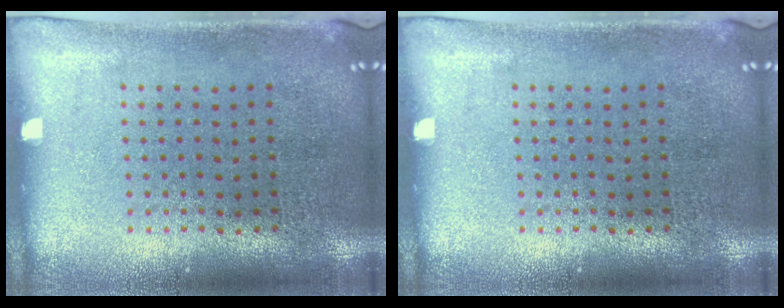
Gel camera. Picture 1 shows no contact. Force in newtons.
{"total": 0.0}